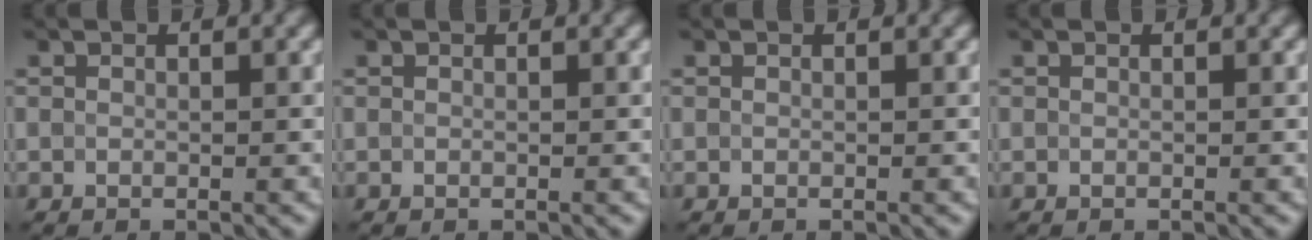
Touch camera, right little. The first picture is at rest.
{"total": 0.0}
{"total": 0.0}
{"total": 0.0}